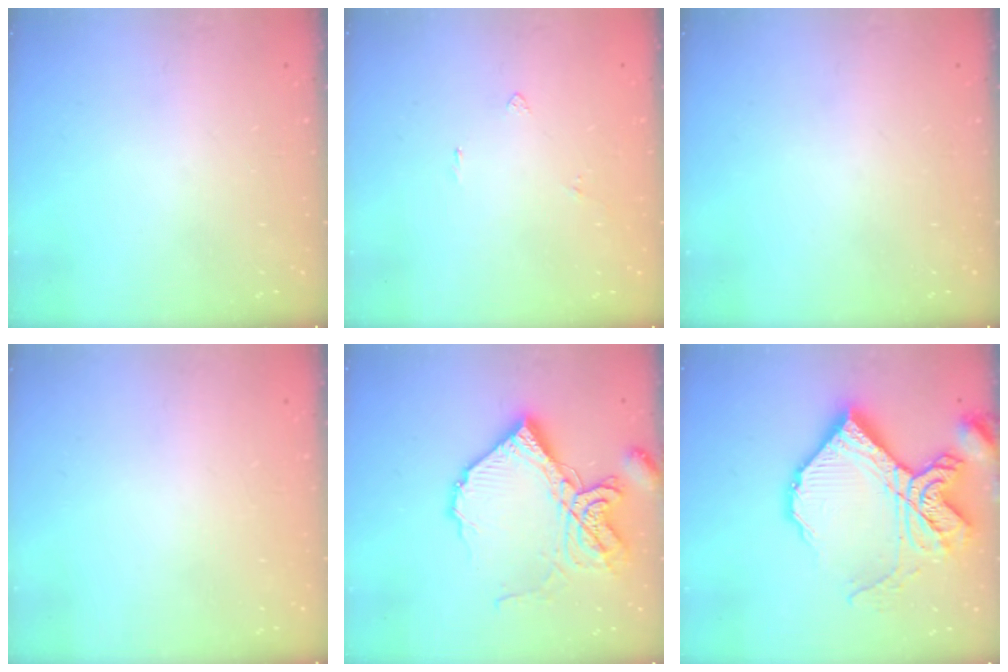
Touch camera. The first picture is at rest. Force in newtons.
{"total": 2.0, "press": 2.0, "slide": 0.5}
{"total": 0.0}
{"total": 1.8, "press": 1.8, "slide": 0.1}
{"total": 19.3, "press": 19.2, "slide": 1.9}
{"total": 23.8, "press": 23.6, "slide": 2.9}